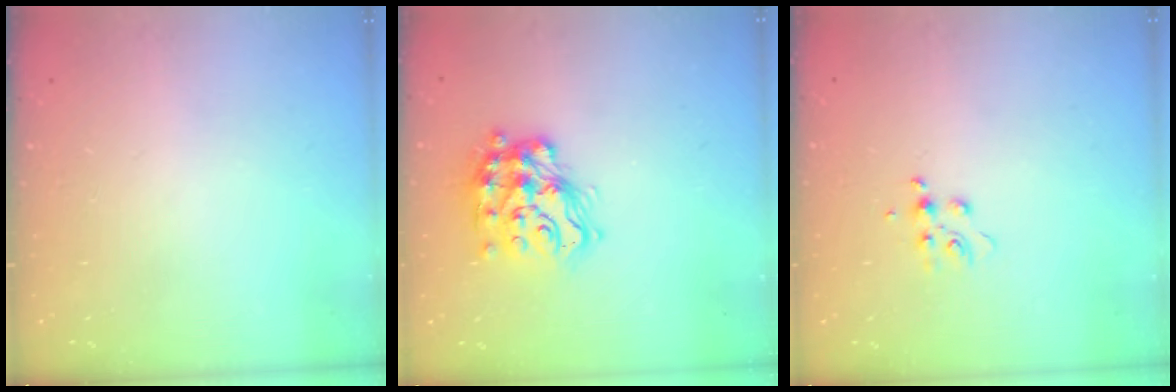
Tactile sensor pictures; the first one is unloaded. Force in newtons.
{"total": 16.0, "press": 15.9, "slide": 1.0}
{"total": 6.3, "press": 6.3, "slide": 0.7}